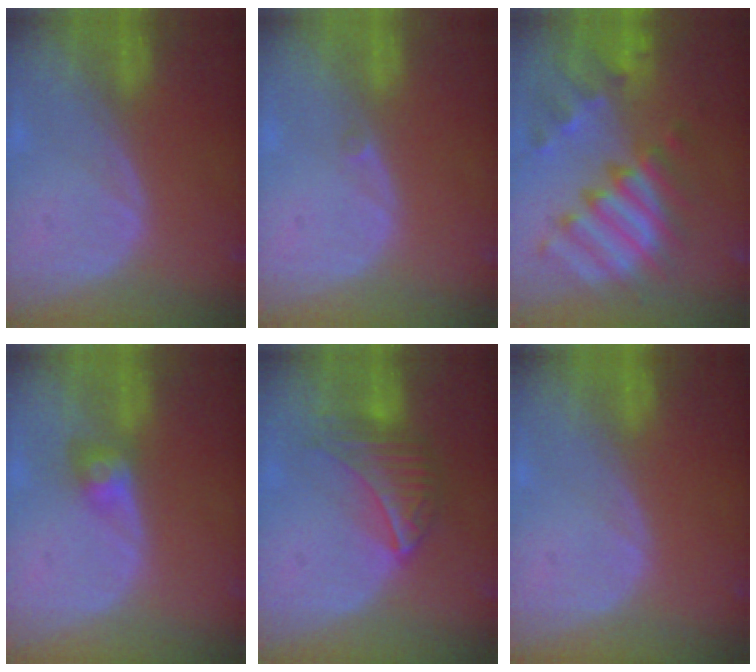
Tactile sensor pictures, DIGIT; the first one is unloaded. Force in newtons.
{"total": 0.6, "press": 0.5, "slide": 0.3}
{"total": 11.5, "press": 9.9, "slide": 5.9}
{"total": 3.0, "press": 2.6, "slide": 1.4}
{"total": 6.5, "press": 6.4, "slide": 1.1}
{"total": 0.0}